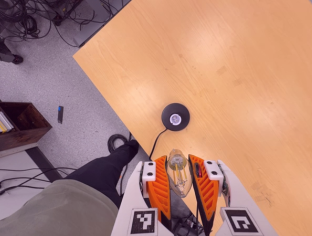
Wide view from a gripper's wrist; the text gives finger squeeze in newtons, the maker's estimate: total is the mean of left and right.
{"total": 22.0, "left": 24.7, "right": 19.4}